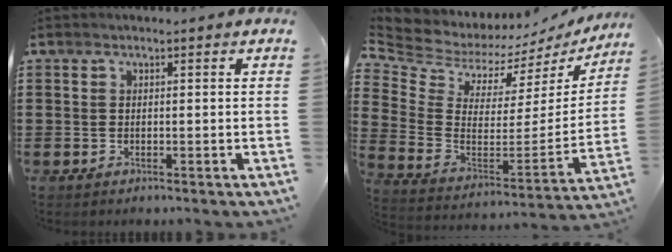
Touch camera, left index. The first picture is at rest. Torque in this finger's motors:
{"motor_torque": [2.14, 0.00, 0.29, -0.01]}